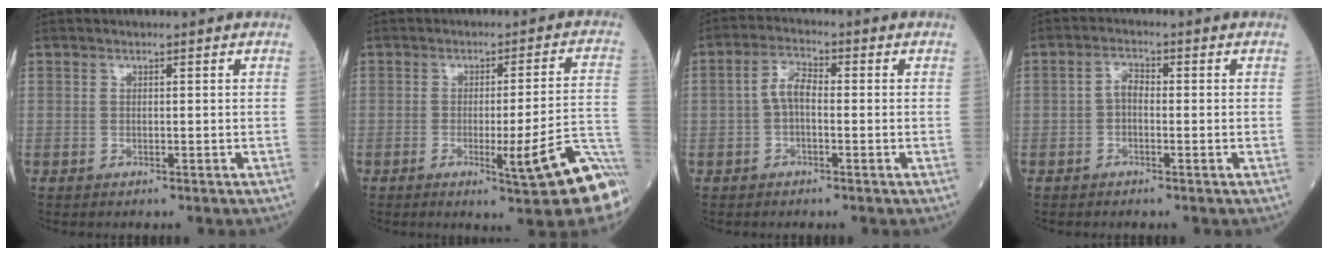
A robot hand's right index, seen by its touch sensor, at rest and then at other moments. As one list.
[{"total": 10.7, "force": [-5.4, -0.2, 9.3], "torque": [-0.100, 0.002, -0.067]}, {"total": 3.9, "force": [-0.5, 1.7, 3.5], "torque": [-0.065, 0.011, -0.013]}, {"total": 2.2, "force": [-0.5, 1.2, 1.8], "torque": [-0.026, 0.006, -0.012]}]